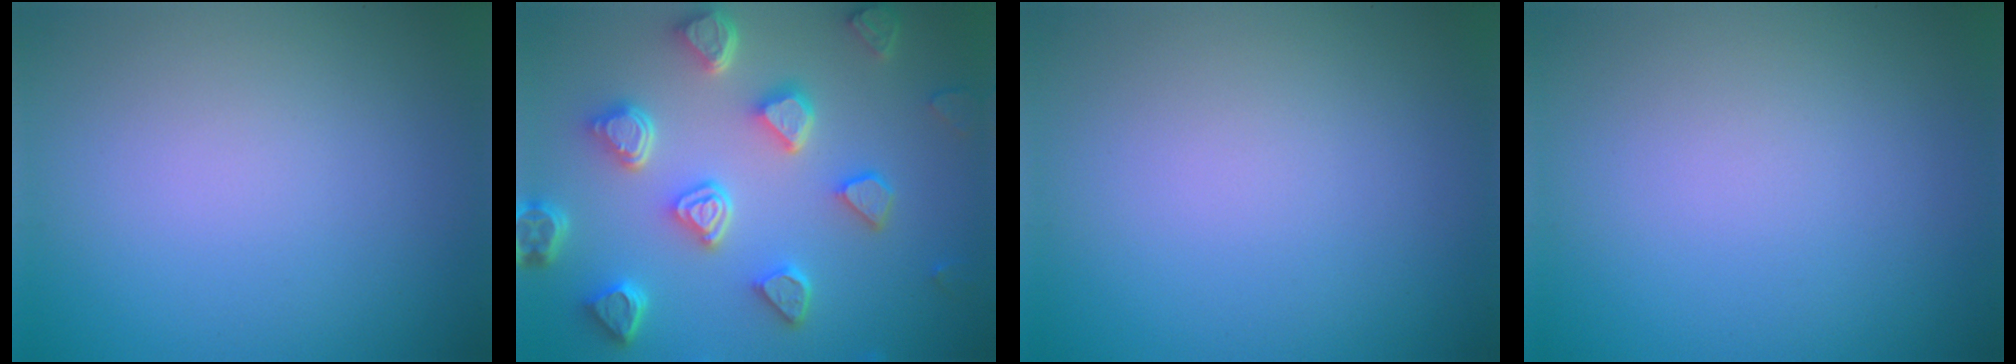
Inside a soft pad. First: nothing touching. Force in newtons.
{"total": 6.7, "press": 5.3, "slide": 4.1}
{"total": 0.0}
{"total": 0.0}